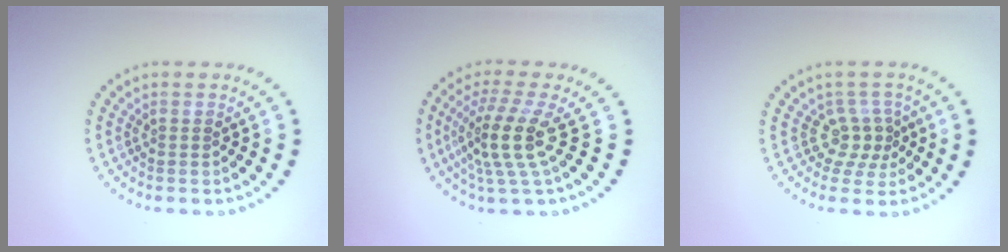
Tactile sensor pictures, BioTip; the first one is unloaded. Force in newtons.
{"total": 4.5, "press": 3.3, "slide": 3.0}
{"total": 2.8, "press": 1.8, "slide": 2.1}